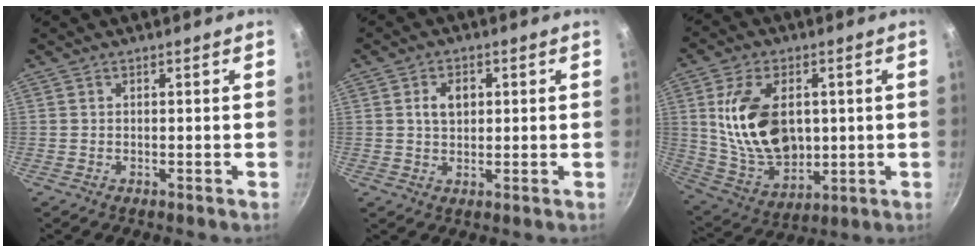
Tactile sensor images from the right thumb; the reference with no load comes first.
{"total": 4.5, "force": [1.0, 3.1, 3.2], "torque": [-0.044, 0.001, 0.018]}
{"total": 17.5, "force": [2.5, 11.1, 13.3], "torque": [-0.220, -0.012, 0.062]}